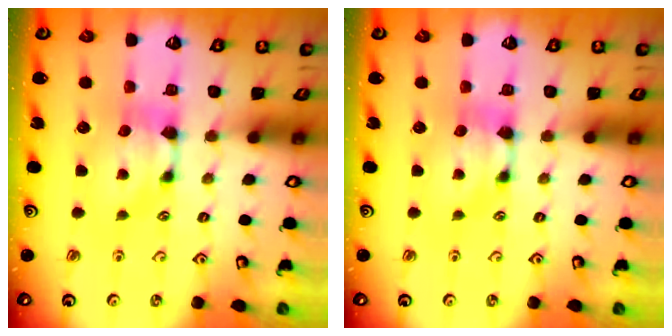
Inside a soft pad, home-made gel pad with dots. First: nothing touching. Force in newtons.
{"total": 0.0}